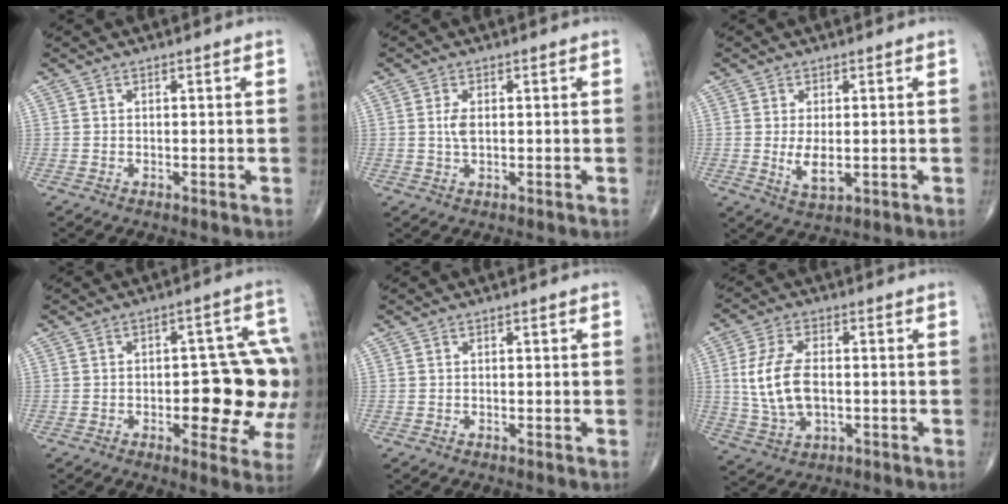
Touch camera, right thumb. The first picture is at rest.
{"total": 2.5, "force": [0.3, 1.3, 2.2], "torque": [-0.048, -0.001, 0.005]}
{"total": 4.5, "force": [-0.4, 2.2, 4.0], "torque": [-0.071, -0.013, -0.001]}
{"total": 15.8, "force": [-1.3, 6.3, 14.4], "torque": [-0.153, 0.019, -0.010]}
{"total": 0.5, "force": [0.1, 0.3, 0.5], "torque": [-0.006, 0.000, 0.001]}
{"total": 10.8, "force": [-0.1, 6.3, 8.7], "torque": [-0.175, 0.003, 0.003]}